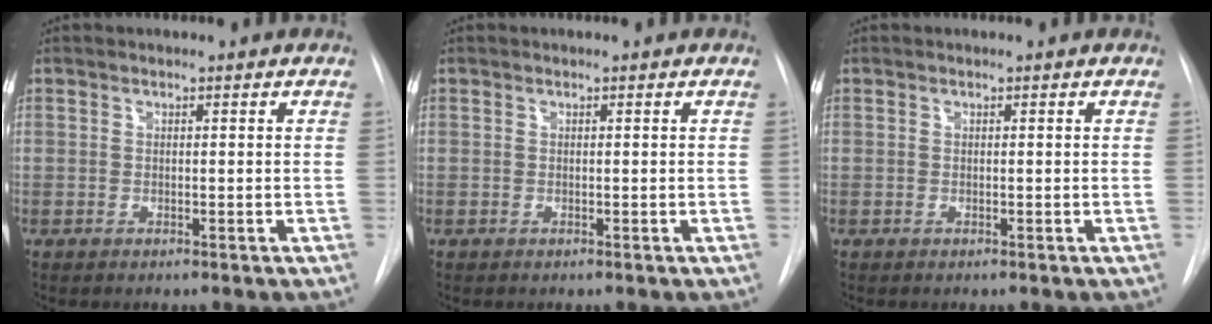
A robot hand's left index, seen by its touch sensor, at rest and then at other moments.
{"total": 0.0}
{"total": 0.0}